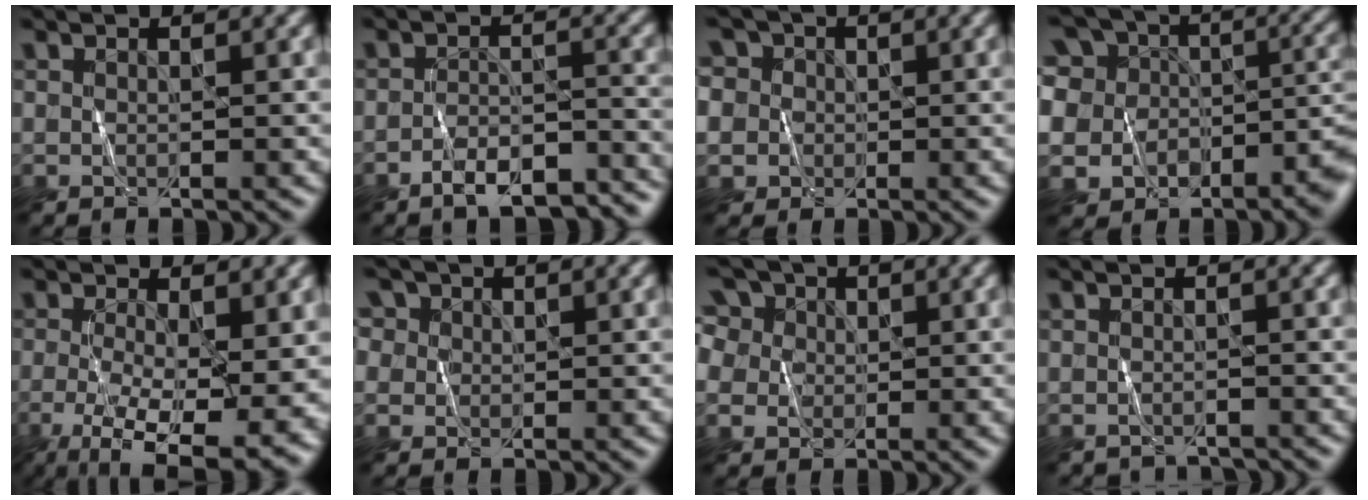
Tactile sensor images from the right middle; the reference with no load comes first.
{"total": 5.9, "force": [-4.8, 1.8, 3.0], "torque": [-0.046, 0.003, -0.074]}
{"total": 8.1, "force": [2.0, 7.3, 2.9], "torque": [-0.075, 0.038, 0.004]}
{"total": 14.3, "force": [-3.3, 12.0, 7.0], "torque": [-0.157, 0.002, -0.053]}
{"total": 12.0, "force": [-3.8, 5.1, 10.2], "torque": [-0.183, -0.027, -0.051]}
{"total": 4.6, "force": [2.2, 3.6, 1.7], "torque": [-0.046, 0.017, 0.022]}
{"total": 8.0, "force": [3.1, 6.3, 3.8], "torque": [-0.086, 0.033, 0.032]}
{"total": 2.0, "force": [-2.0, 0.1, -0.1], "torque": [0.002, -0.008, -0.031]}